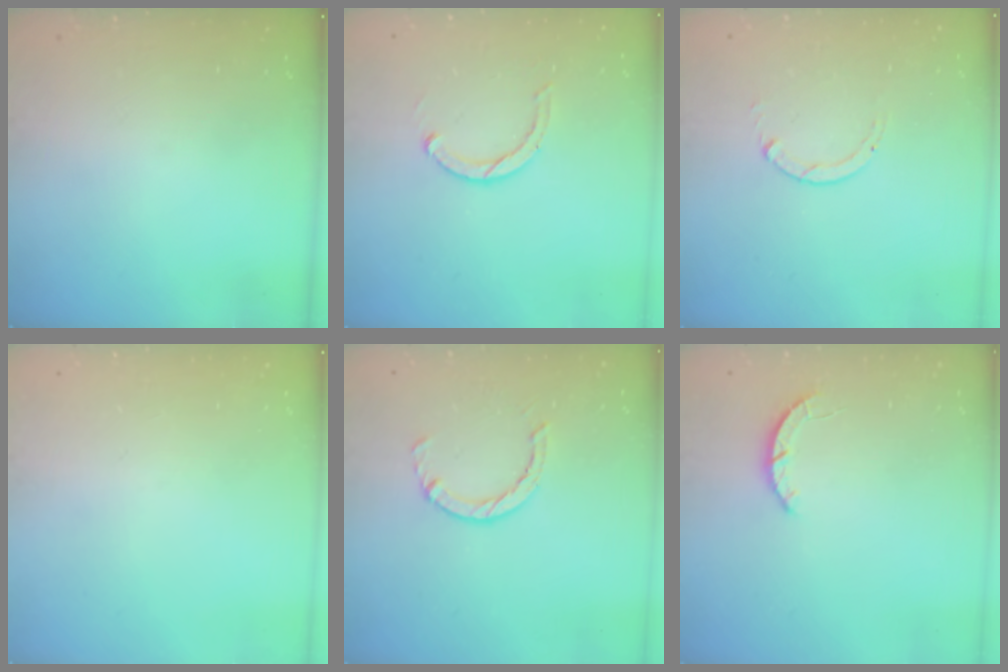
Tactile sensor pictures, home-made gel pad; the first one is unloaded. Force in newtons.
{"total": 3.0, "press": 2.9, "slide": 0.5}
{"total": 0.8, "press": 0.7, "slide": 0.1}
{"total": 0.0}
{"total": 2.5, "press": 2.4, "slide": 0.4}
{"total": 2.2, "press": 2.2, "slide": 0.3}